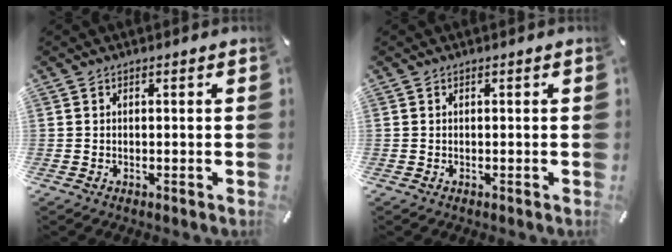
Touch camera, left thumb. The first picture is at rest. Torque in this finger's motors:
{"motor_torque": [-0.51, -0.30, -0.17, 0.34, -0.03]}